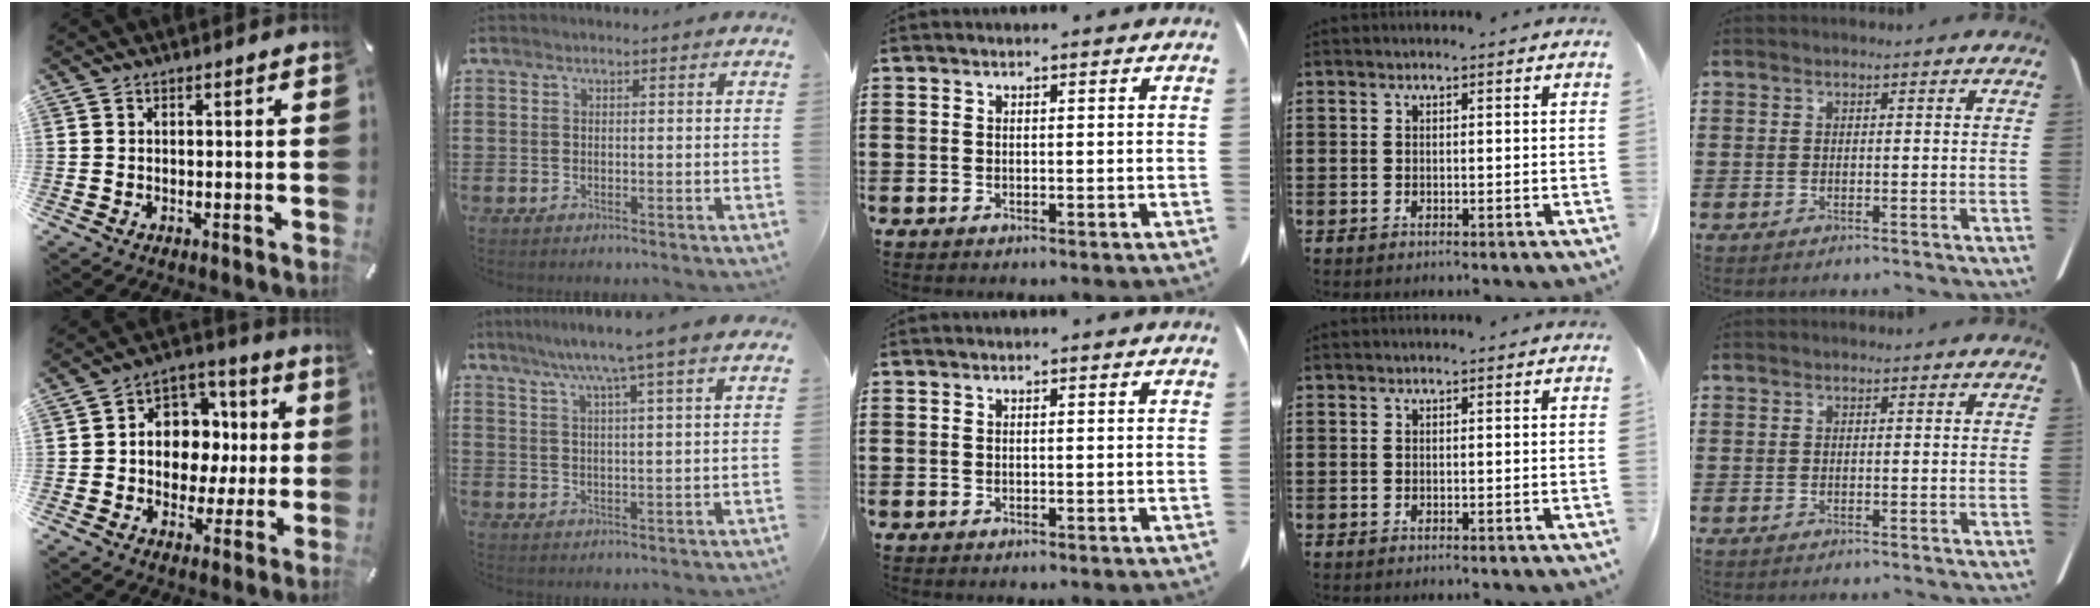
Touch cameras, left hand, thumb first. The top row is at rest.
{"thumb": {"total": 11.1, "force": [-0.4, 10.1, 4.5], "torque": [-0.067, 0.011, 0.003]}, "index": {"total": 6.3, "force": [4.6, -0.8, 4.2], "torque": [-0.093, -0.010, 0.077]}}